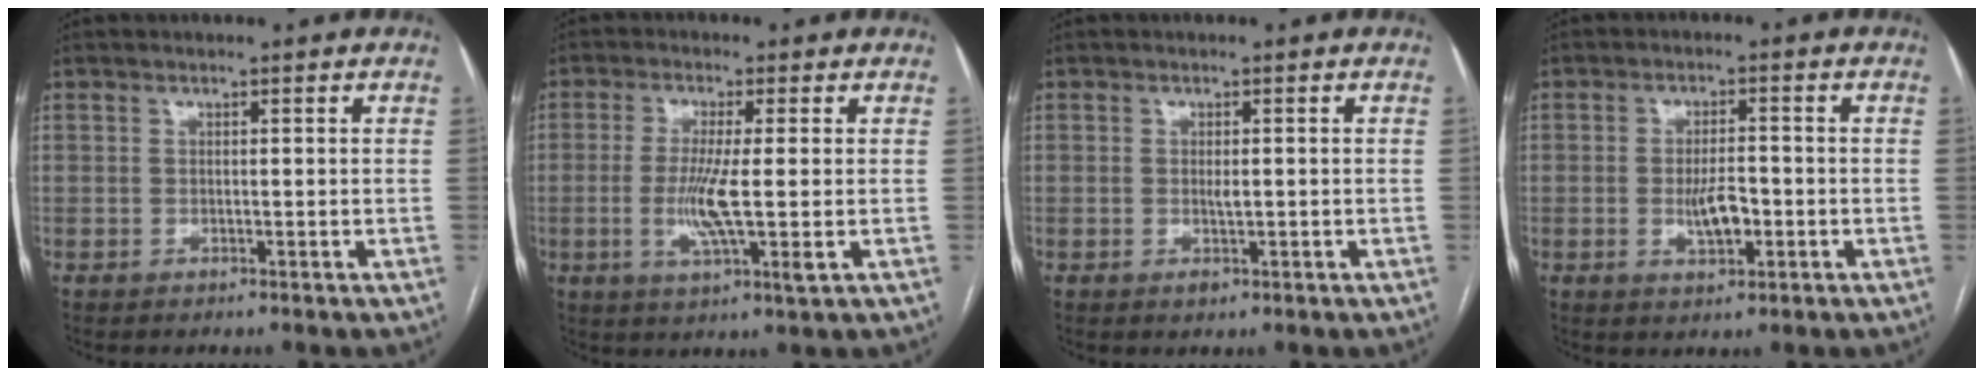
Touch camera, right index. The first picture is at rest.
{"total": 7.7, "force": [-0.8, 0.4, 7.7], "torque": [-0.155, -0.015, -0.017]}
{"total": 1.6, "force": [-0.2, 0.6, 1.4], "torque": [-0.027, -0.002, -0.001]}
{"total": 4.6, "force": [-1.1, 1.6, 4.2], "torque": [-0.077, -0.001, -0.016]}